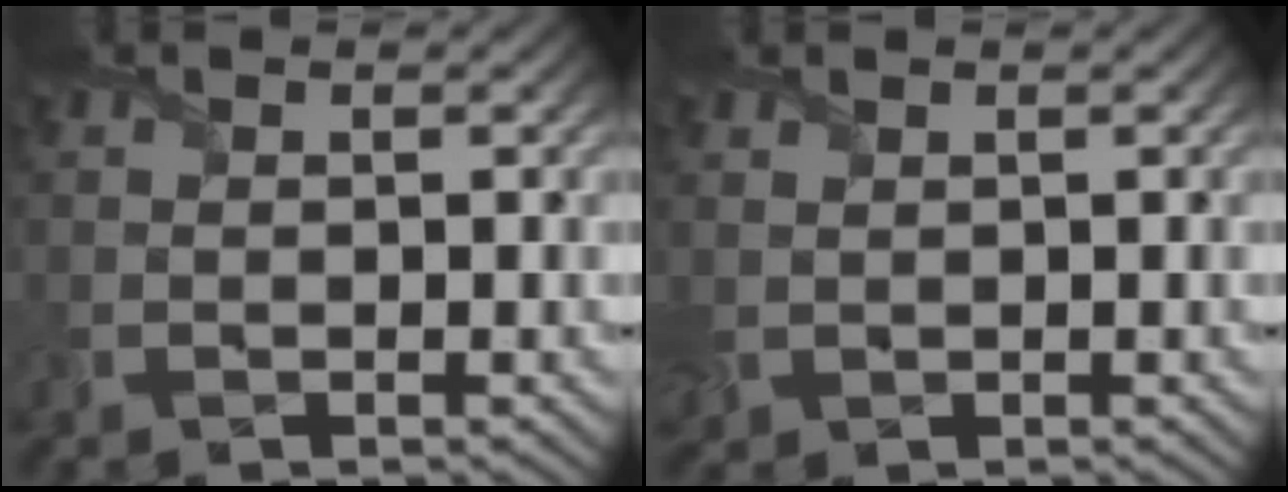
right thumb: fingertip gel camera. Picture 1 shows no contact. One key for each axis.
{"total": 1.3, "fx": 0.7, "fy": 1.1, "fz": 0.4, "tx": -0.020, "ty": 0.002, "tz": 0.015}